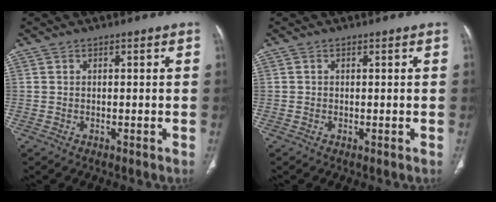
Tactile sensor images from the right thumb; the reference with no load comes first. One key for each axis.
{"total": 0.0}